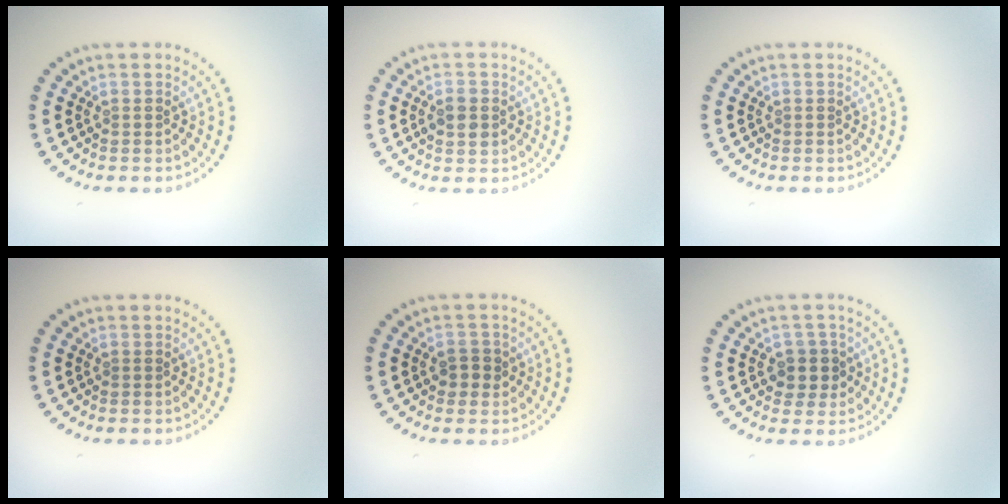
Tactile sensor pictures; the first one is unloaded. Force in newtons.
{"total": 2.1, "press": 2.1, "slide": 0.1}
{"total": 0.0}
{"total": 0.0}
{"total": 1.8, "press": 1.7, "slide": 0.4}
{"total": 2.5, "press": 2.2, "slide": 1.0}